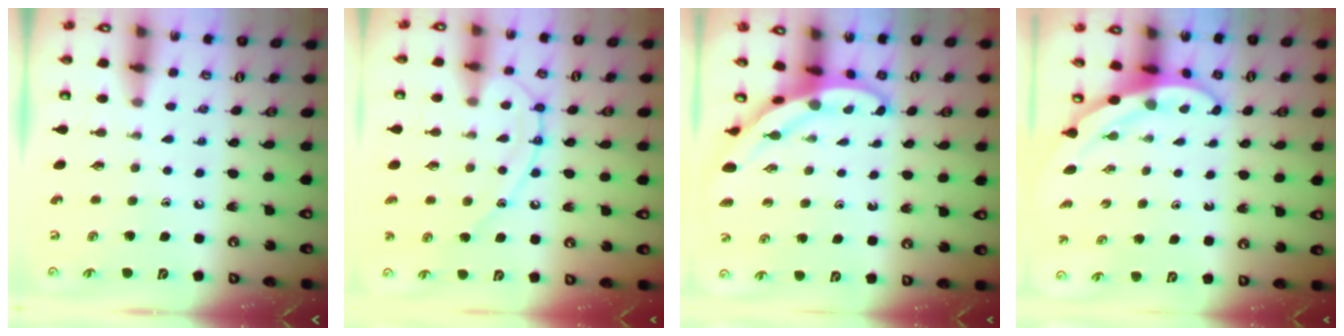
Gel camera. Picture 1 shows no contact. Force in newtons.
{"total": 13.6, "press": 13.5, "slide": 1.3}
{"total": 4.0, "press": 4.0, "slide": 0.1}
{"total": 3.7, "press": 3.7, "slide": 0.2}